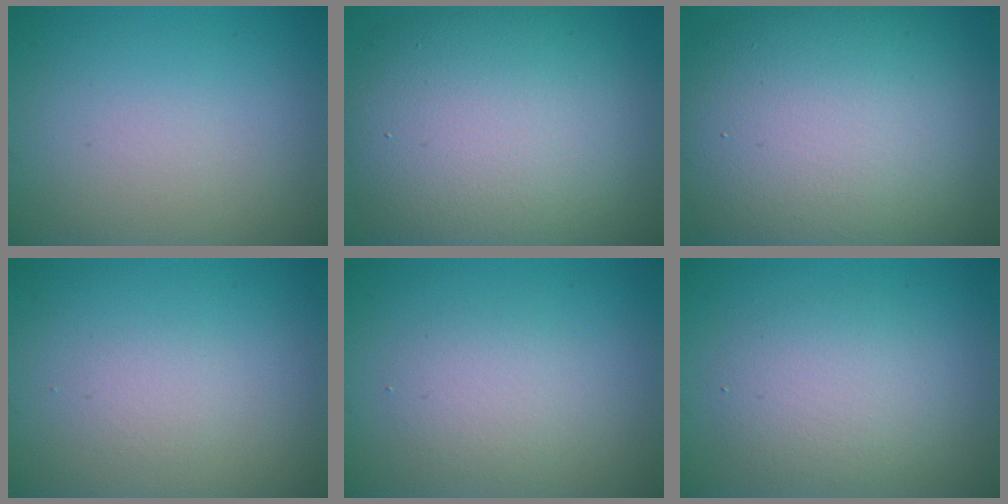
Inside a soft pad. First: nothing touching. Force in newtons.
{"total": 13.1, "press": 13.1, "slide": 1.0}
{"total": 14.2, "press": 14.2, "slide": 1.0}
{"total": 1.1, "press": 1.1, "slide": 0.1}
{"total": 2.3, "press": 2.3, "slide": 0.2}
{"total": 2.0, "press": 2.0, "slide": 0.2}